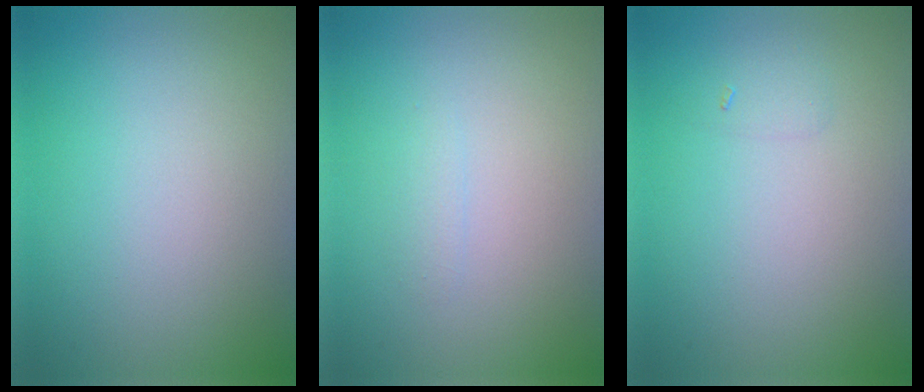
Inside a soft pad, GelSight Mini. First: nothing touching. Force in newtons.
{"total": 0.7, "press": 0.7, "slide": 0.0}
{"total": 0.6, "press": 0.6, "slide": 0.0}